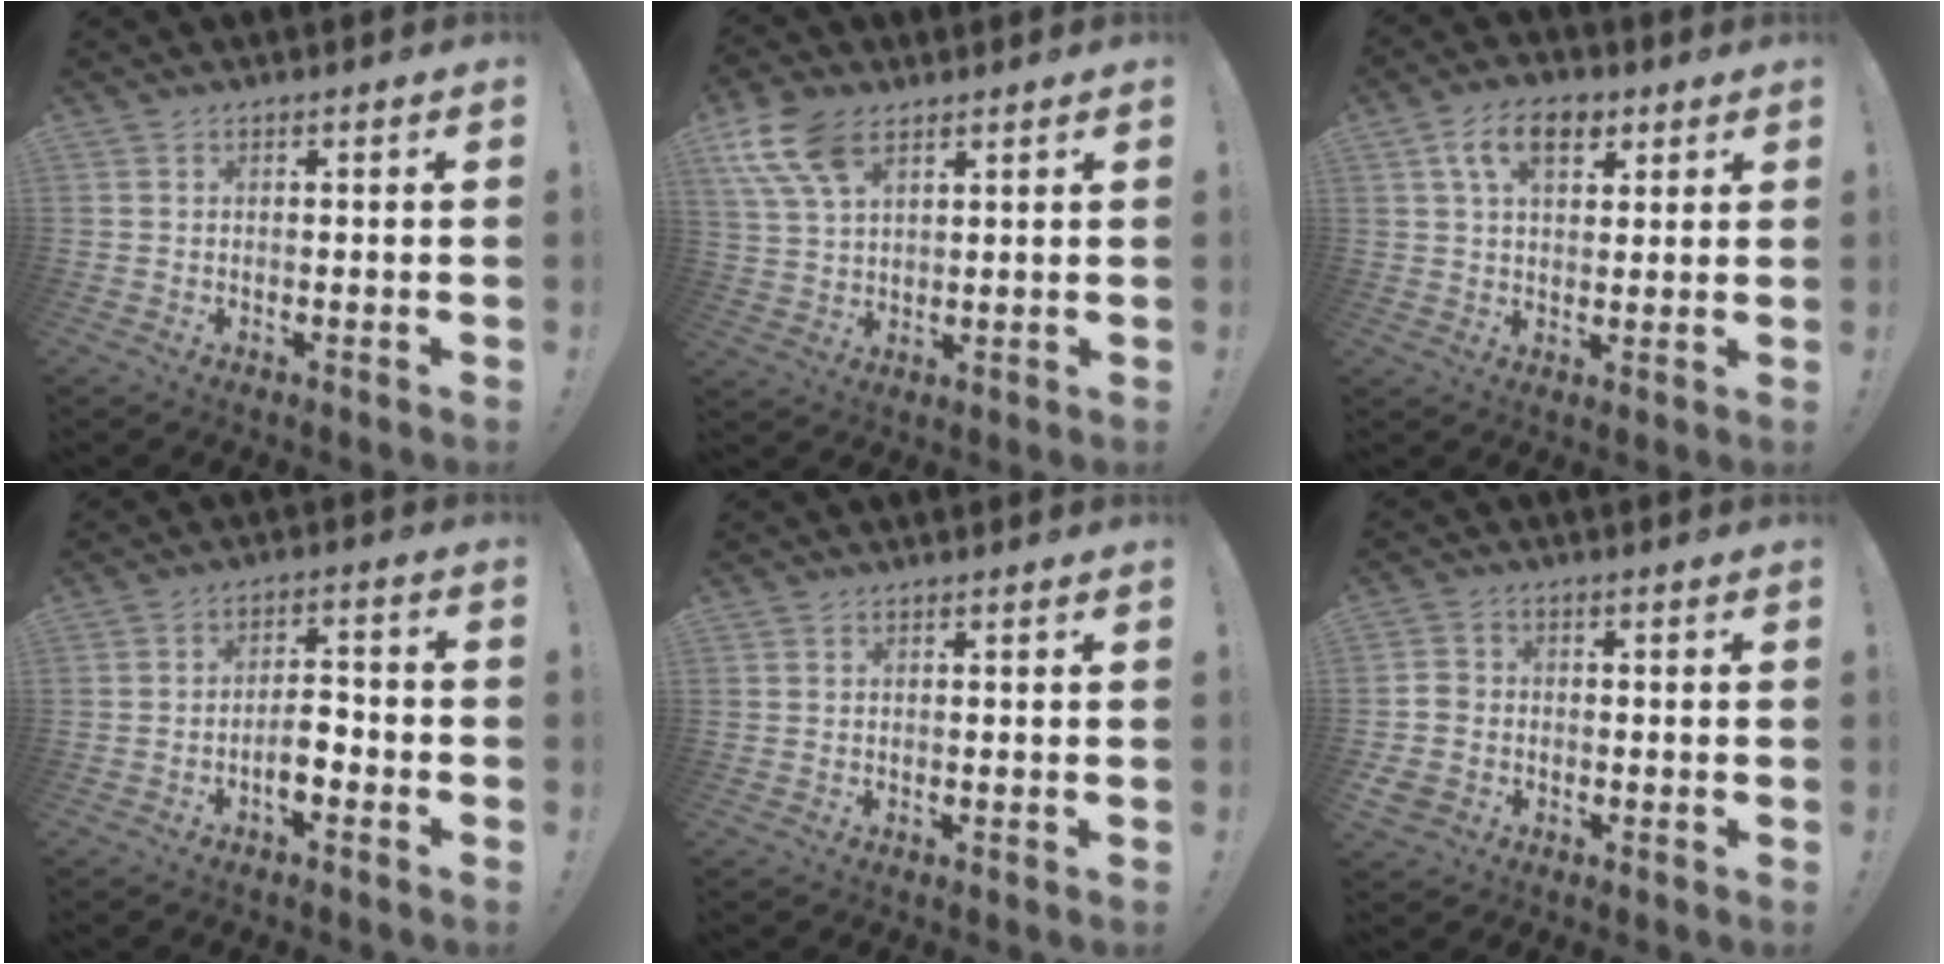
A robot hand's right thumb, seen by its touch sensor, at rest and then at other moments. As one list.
[{"total": 11.8, "force": [6.4, 6.4, 7.6], "torque": [-0.154, -0.017, 0.121]}, {"total": 10.7, "force": [4.6, 6.4, 7.2], "torque": [-0.121, 0.011, 0.085]}, {"total": 6.1, "force": [-2.7, 2.4, 4.8], "torque": [-0.083, 0.008, -0.047]}, {"total": 0.0}, {"total": 5.2, "force": [-2.2, 4.2, 1.9], "torque": [-0.042, 0.010, -0.043]}]